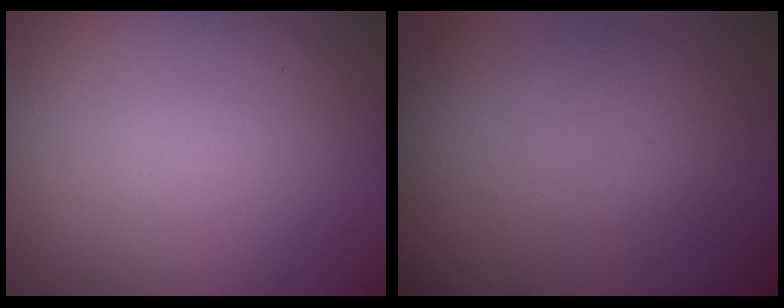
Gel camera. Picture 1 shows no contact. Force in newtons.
{"total": 0.0}